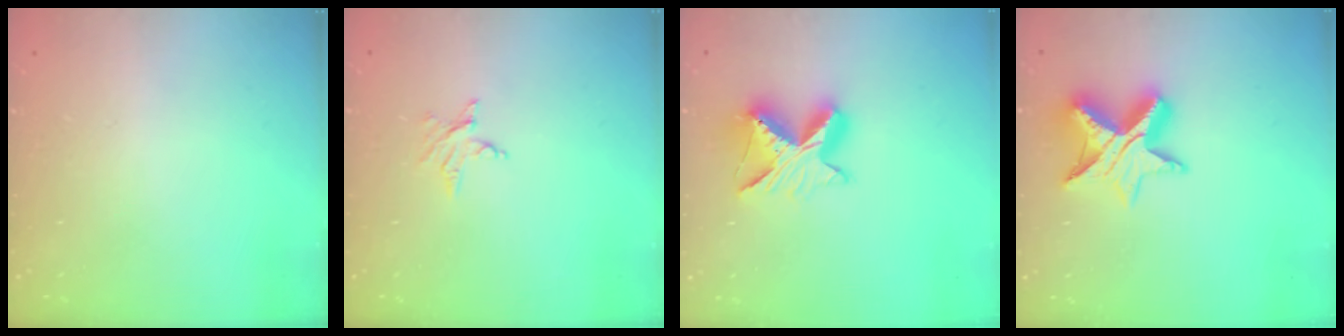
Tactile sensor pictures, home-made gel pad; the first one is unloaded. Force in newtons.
{"total": 2.5, "press": 2.5, "slide": 0.4}
{"total": 9.7, "press": 9.7, "slide": 0.8}
{"total": 11.4, "press": 11.4, "slide": 0.7}